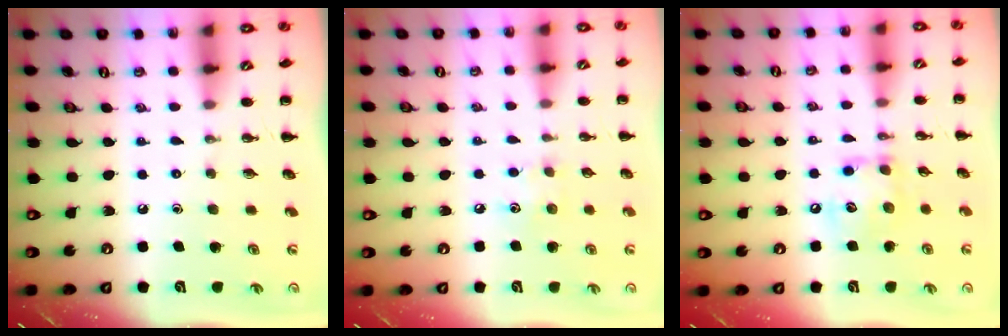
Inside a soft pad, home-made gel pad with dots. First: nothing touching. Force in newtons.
{"total": 5.0, "press": 4.8, "slide": 1.2}
{"total": 10.7, "press": 10.7, "slide": 0.6}